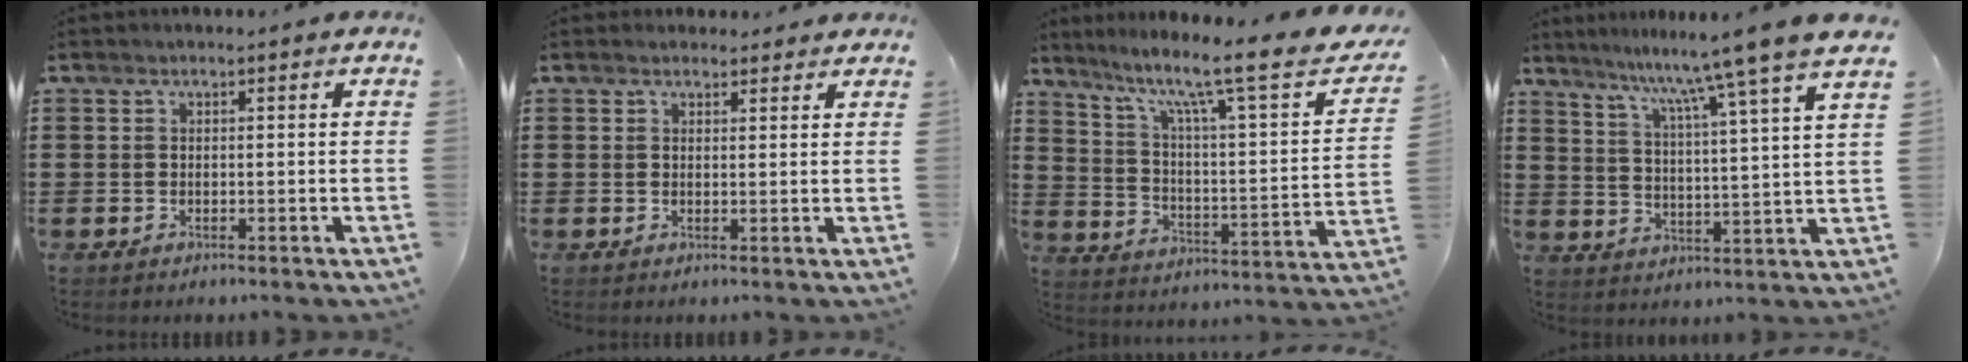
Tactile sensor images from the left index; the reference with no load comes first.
{"total": 1.9, "force": [1.8, 0.7, 0.2], "torque": [0.001, 0.001, 0.033]}
{"total": 10.6, "force": [7.5, 1.4, 7.4], "torque": [-0.145, -0.056, 0.111]}
{"total": 9.3, "force": [8.0, -2.1, 4.1], "torque": [-0.102, -0.058, 0.126]}